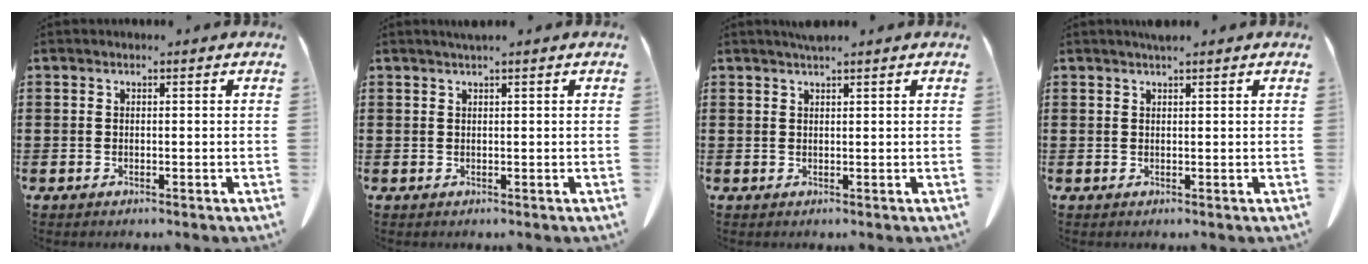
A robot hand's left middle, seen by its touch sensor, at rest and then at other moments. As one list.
[{"total": 1.0, "force": [0.7, -0.1, 0.7], "torque": [-0.013, 0.000, 0.013]}, {"total": 1.4, "force": [1.2, 0.0, 0.7], "torque": [-0.016, -0.001, 0.024]}, {"total": 1.2, "force": [1.0, 0.1, 0.7], "torque": [-0.016, 0.000, 0.018]}]